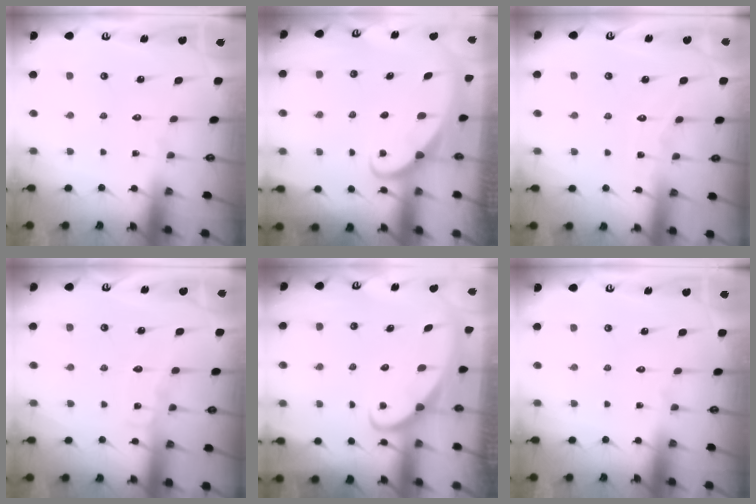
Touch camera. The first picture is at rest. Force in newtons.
{"total": 1.8, "press": 1.8, "slide": 0.1}
{"total": 3.8, "press": 3.8, "slide": 0.5}
{"total": 5.5, "press": 5.5, "slide": 0.4}
{"total": 2.3, "press": 2.3, "slide": 0.1}
{"total": 0.0}